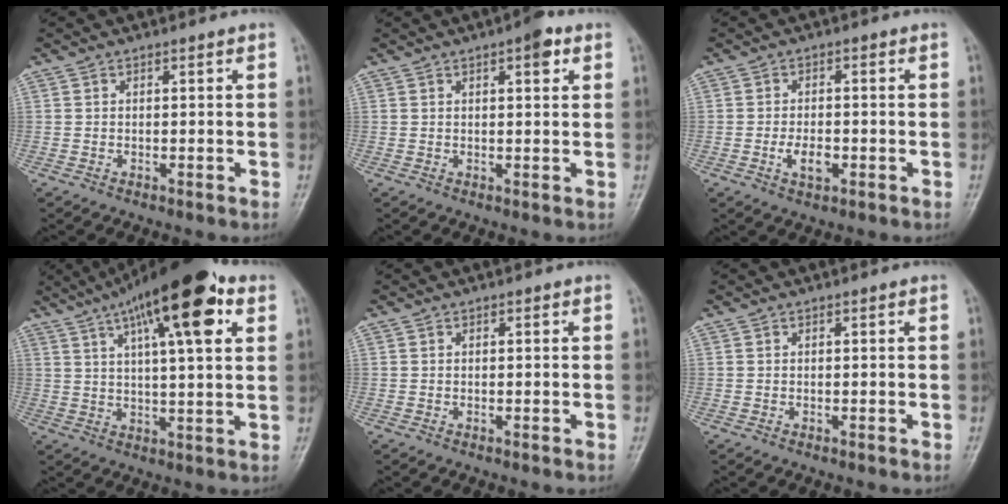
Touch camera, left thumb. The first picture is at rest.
{"total": 4.0, "force": [1.9, 1.5, 3.2], "torque": [-0.032, -0.002, 0.021]}
{"total": 4.2, "force": [-1.4, 2.4, 3.2], "torque": [-0.051, 0.004, -0.024]}
{"total": 19.5, "force": [9.3, 5.8, 16.2], "torque": [-0.239, -0.002, 0.142]}
{"total": 0.0}
{"total": 0.0}